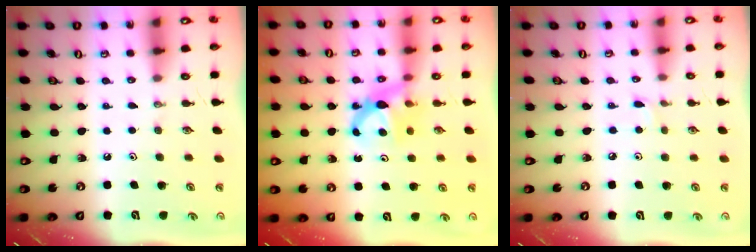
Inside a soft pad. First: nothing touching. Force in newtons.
{"total": 6.5, "press": 6.5, "slide": 0.4}
{"total": 1.9, "press": 1.9, "slide": 0.2}